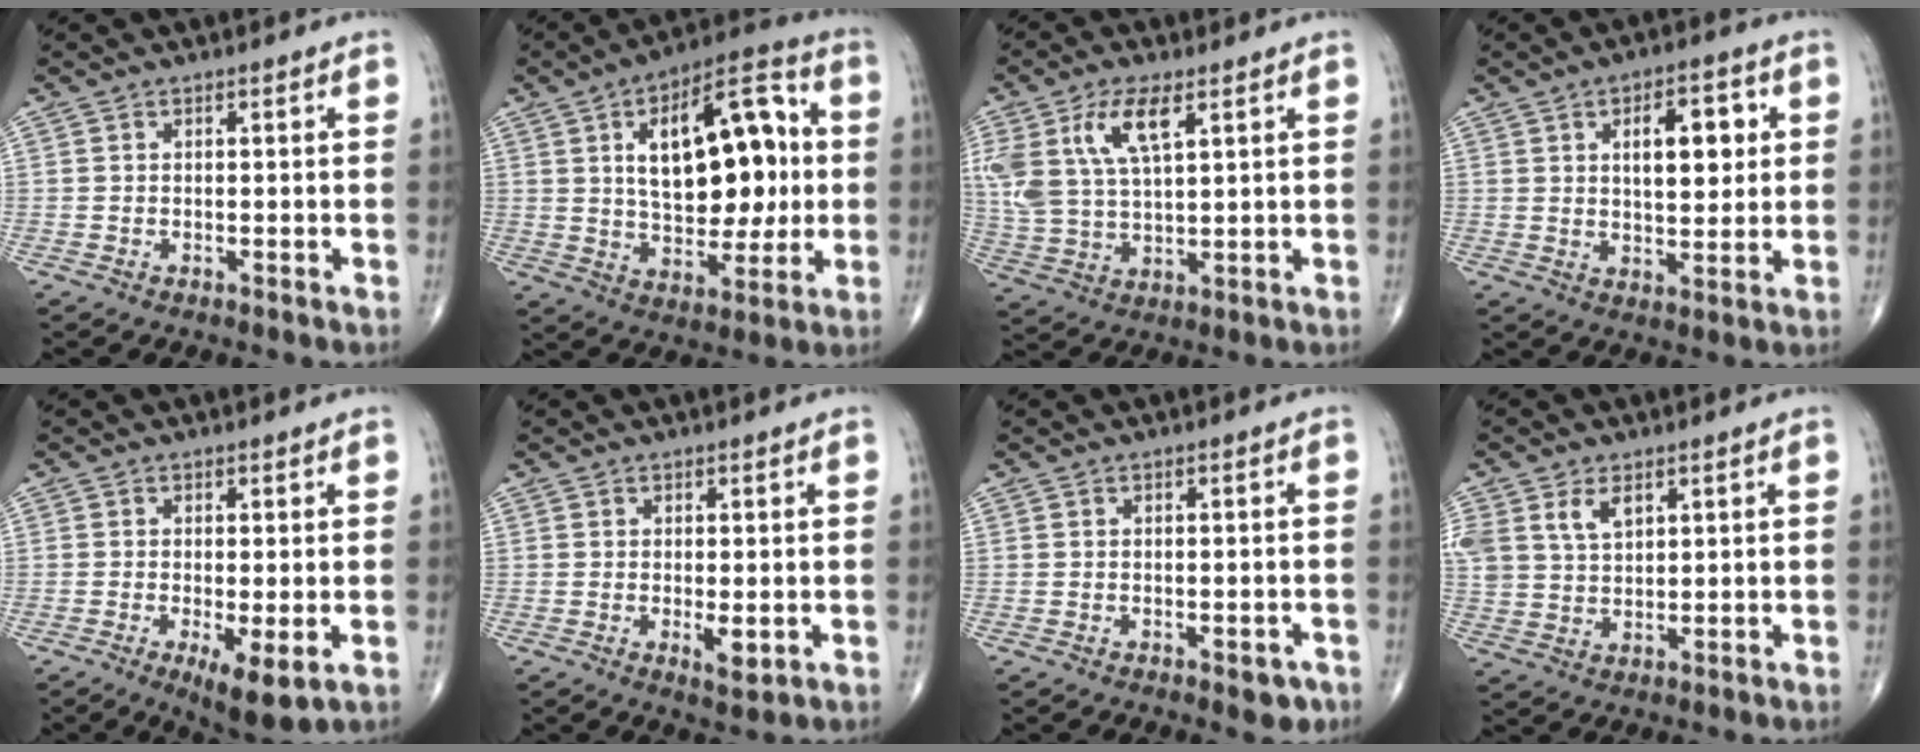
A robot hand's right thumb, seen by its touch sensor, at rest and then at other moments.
{"total": 21.7, "force": [3.3, 11.2, 18.3], "torque": [-0.246, 0.013, 0.051]}
{"total": 12.8, "force": [5.5, 5.6, 10.2], "torque": [-0.216, -0.008, 0.111]}
{"total": 10.3, "force": [2.8, 5.0, 8.6], "torque": [-0.096, -0.006, 0.043]}
{"total": 7.1, "force": [-2.1, 2.1, 6.4], "torque": [-0.106, -0.021, -0.030]}
{"total": 3.1, "force": [-0.5, 1.1, 2.8], "torque": [-0.045, -0.009, -0.007]}
{"total": 3.3, "force": [-1.6, 1.6, 2.3], "torque": [-0.016, 0.003, -0.017]}
{"total": 8.8, "force": [3.9, 5.7, 5.5], "torque": [-0.113, -0.005, 0.085]}